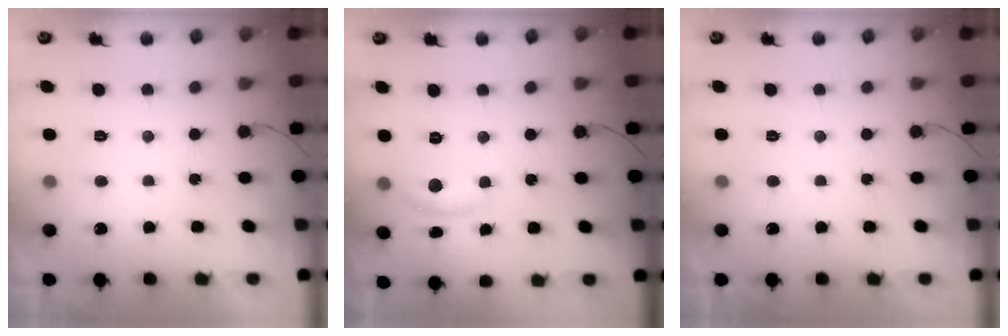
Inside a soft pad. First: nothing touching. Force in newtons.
{"total": 7.3, "press": 7.3, "slide": 0.1}
{"total": 0.0}